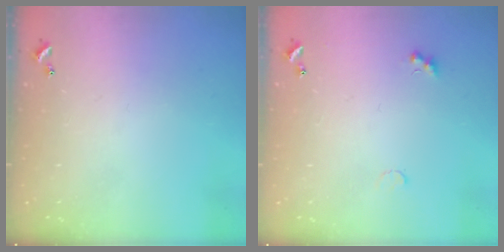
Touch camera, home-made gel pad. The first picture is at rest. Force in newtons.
{"total": 1.9, "press": 1.7, "slide": 0.7}